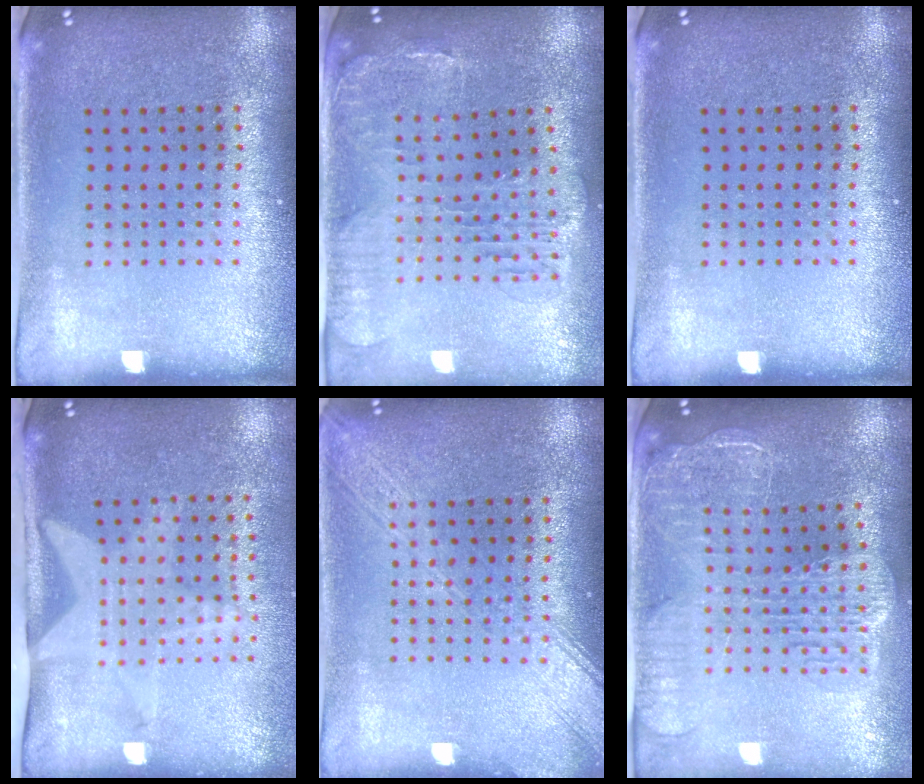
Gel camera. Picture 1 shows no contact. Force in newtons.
{"total": 1.4, "press": 1.4, "slide": 0.5}
{"total": 0.0}
{"total": 2.0, "press": 1.5, "slide": 1.4}
{"total": 3.5, "press": 3.5, "slide": 0.4}
{"total": 2.7, "press": 2.3, "slide": 1.4}